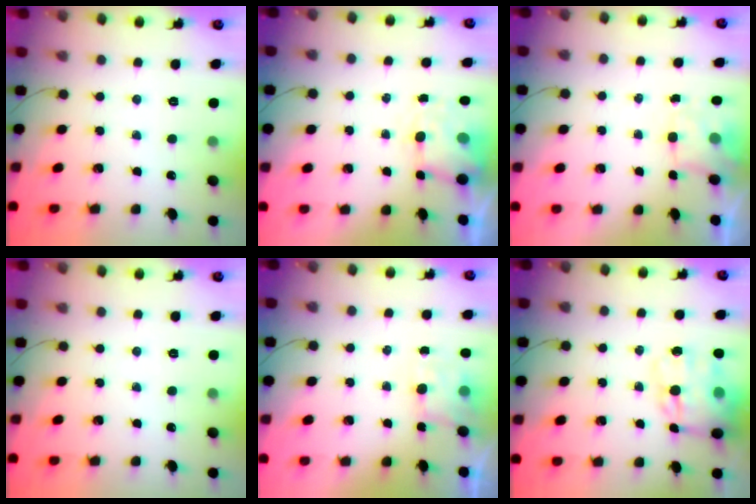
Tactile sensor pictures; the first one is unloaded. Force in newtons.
{"total": 4.9, "press": 4.8, "slide": 0.9}
{"total": 1.8, "press": 1.5, "slide": 1.0}
{"total": 0.0}
{"total": 4.7, "press": 4.6, "slide": 0.7}
{"total": 13.6, "press": 13.1, "slide": 3.7}